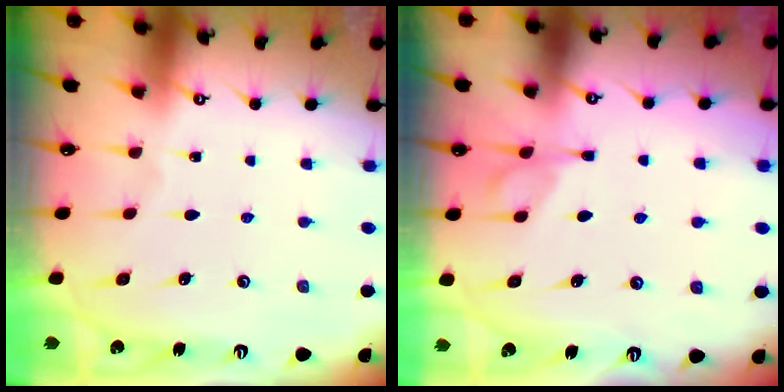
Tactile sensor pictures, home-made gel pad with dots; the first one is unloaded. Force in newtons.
{"total": 6.1, "press": 6.0, "slide": 0.9}